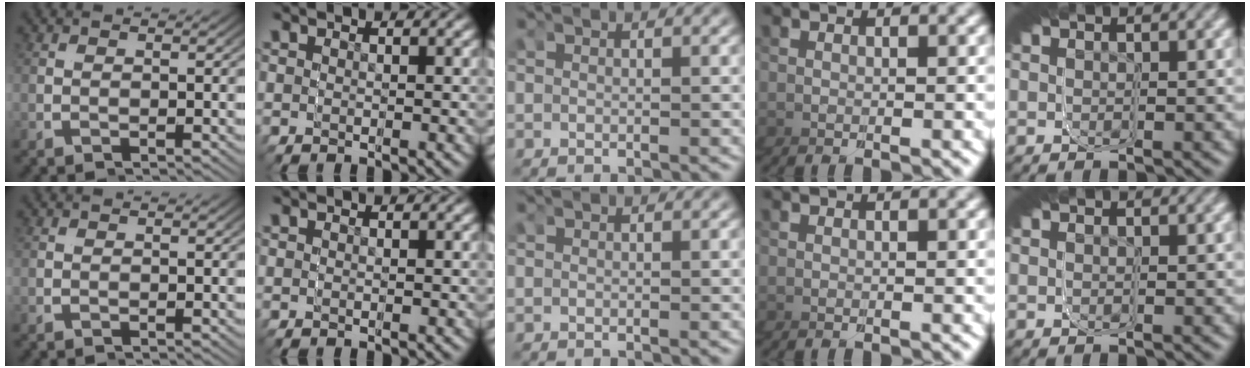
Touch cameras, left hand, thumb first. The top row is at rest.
{}